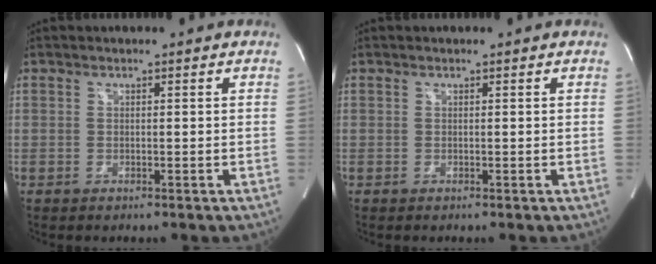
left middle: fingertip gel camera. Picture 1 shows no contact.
{"total": 0.0}